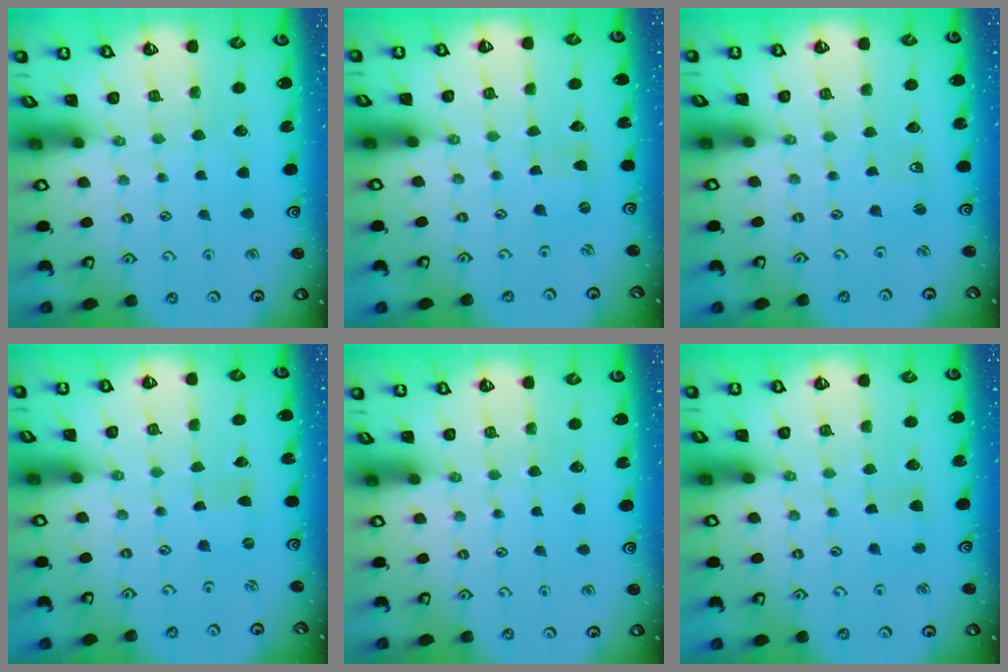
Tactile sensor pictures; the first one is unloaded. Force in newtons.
{"total": 1.9, "press": 1.9, "slide": 0.2}
{"total": 2.4, "press": 2.4, "slide": 0.3}
{"total": 0.0}
{"total": 0.0}
{"total": 2.8, "press": 2.8, "slide": 0.5}